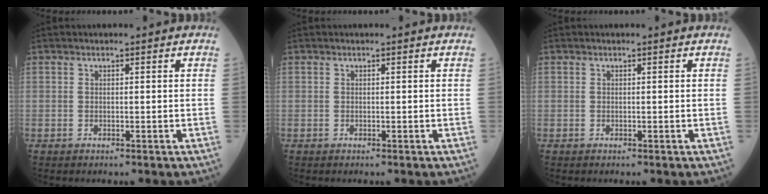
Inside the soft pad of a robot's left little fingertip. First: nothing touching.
{"total": 0.0}
{"total": 0.0}